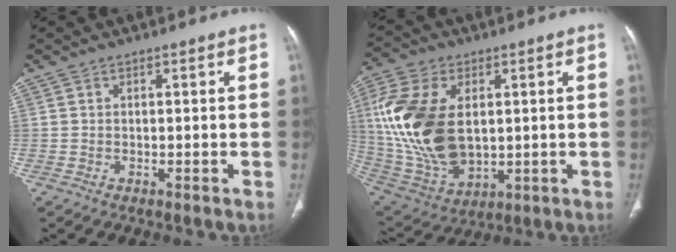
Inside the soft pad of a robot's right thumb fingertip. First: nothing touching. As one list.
[{"total": 21.0, "force": [2.4, 13.0, 16.4], "torque": [-0.335, -0.013, 0.061]}]